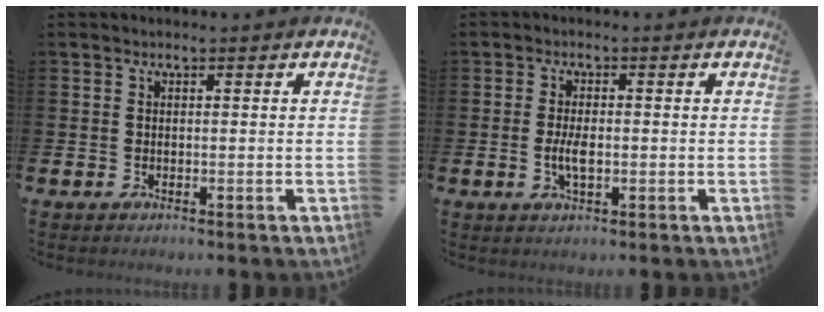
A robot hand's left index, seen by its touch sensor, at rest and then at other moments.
{"total": 3.3, "force": [-0.4, 1.3, 3.0], "torque": [-0.044, -0.004, -0.009]}